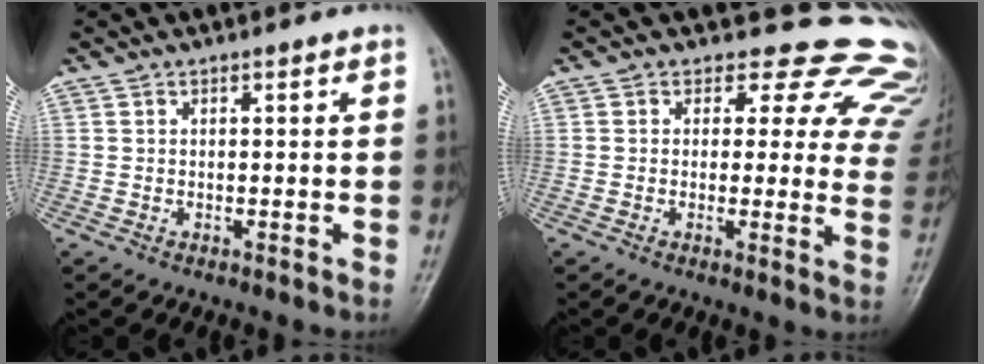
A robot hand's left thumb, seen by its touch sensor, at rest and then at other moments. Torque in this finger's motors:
{"motor_torque": [-0.02, 0.16, 0.05, 0.00, -0.08]}